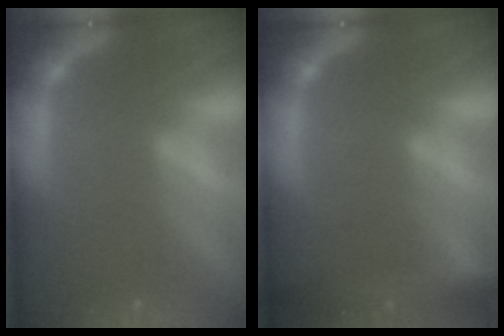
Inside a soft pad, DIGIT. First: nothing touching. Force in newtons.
{"total": 5.9}